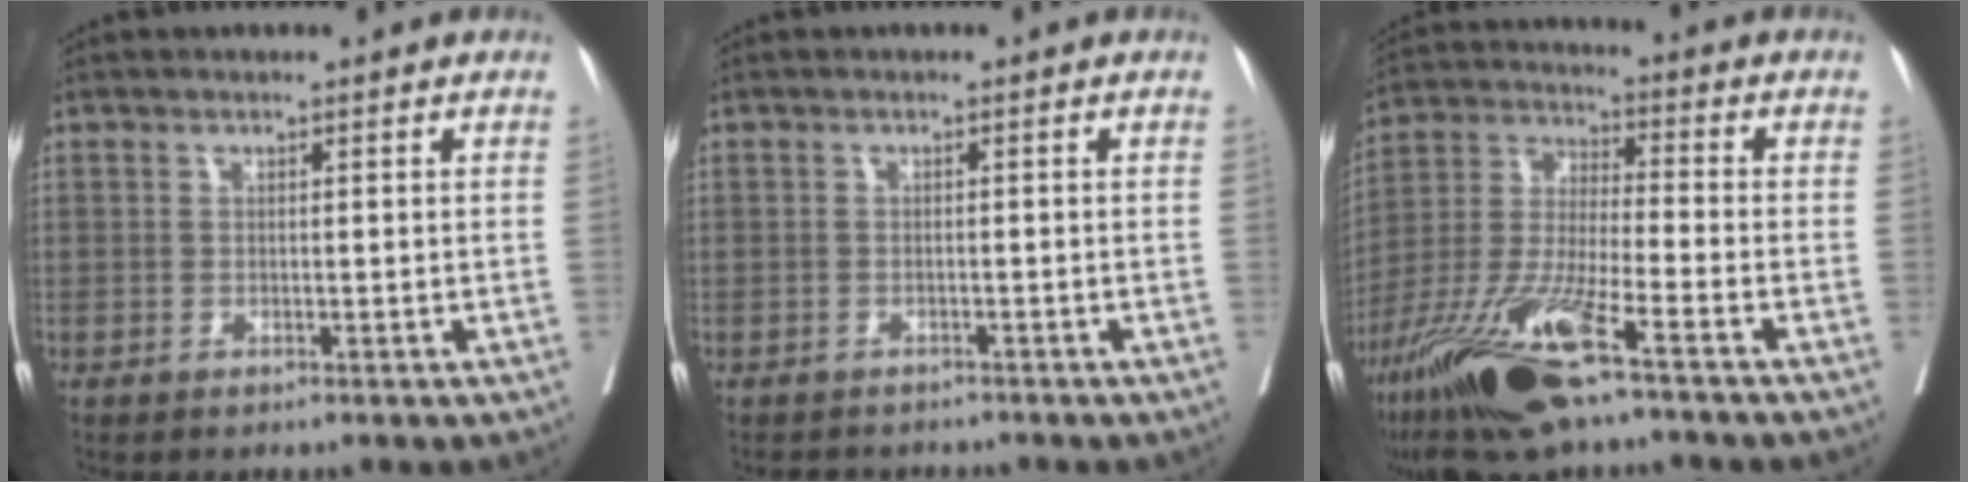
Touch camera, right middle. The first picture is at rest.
{"total": 3.8, "force": [-3.5, 1.4, 0.6], "torque": [-0.004, -0.003, -0.049]}
{"total": 16.7, "force": [-9.8, 2.2, 13.3], "torque": [-0.289, -0.040, -0.185]}